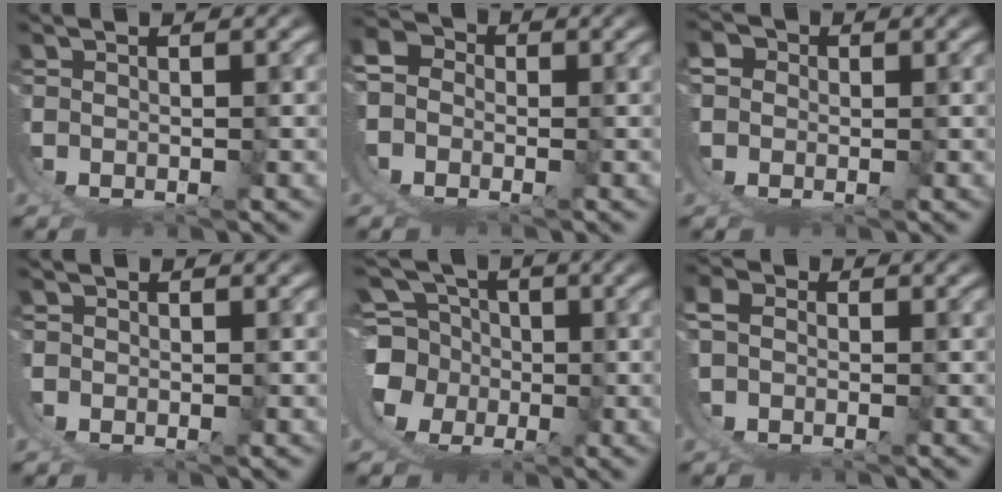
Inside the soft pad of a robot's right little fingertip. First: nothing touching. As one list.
[{"total": 7.7, "force": [0.2, 6.9, 3.4], "torque": [-0.077, -0.001, -0.013]}, {"total": 4.8, "force": [0.2, 4.6, 1.5], "torque": [-0.044, 0.002, -0.012]}, {"total": 0.7, "force": [-0.3, 0.6, -0.1], "torque": [0.001, 0.000, -0.009]}, {"total": 11.0, "force": [-0.5, 10.2, 4.3], "torque": [-0.114, -0.035, -0.006]}, {"total": 3.8, "force": [-0.6, 3.6, 1.1], "torque": [-0.031, -0.001, -0.023]}]